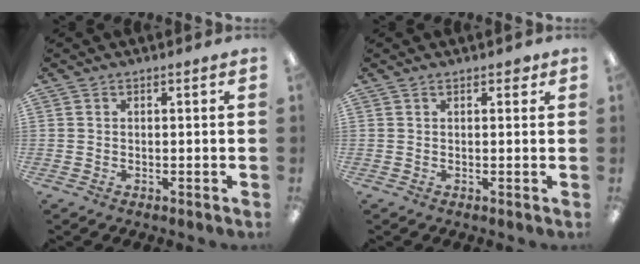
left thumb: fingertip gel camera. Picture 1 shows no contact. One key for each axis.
{"total": 1.6, "fx": 0.8, "fy": 0.9, "fz": 1.1, "tx": -0.007, "ty": -0.005, "tz": 0.010}